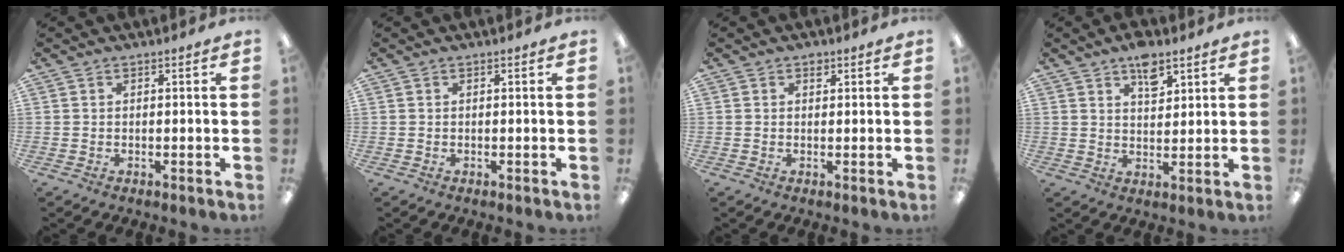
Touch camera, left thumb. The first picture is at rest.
{"total": 0.0}
{"total": 1.3, "force": [0.8, 0.8, 0.5], "torque": [-0.003, -0.001, 0.013]}
{"total": 6.8, "force": [4.6, 3.4, 3.8], "torque": [-0.047, -0.022, 0.077]}